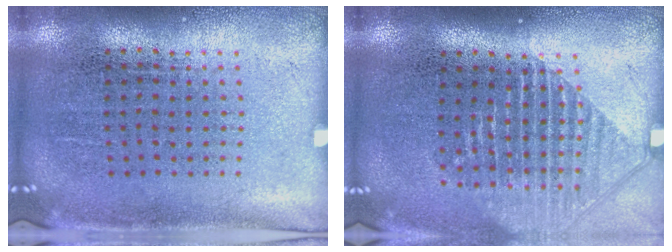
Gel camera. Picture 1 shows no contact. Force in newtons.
{"total": 1.5, "press": 1.4, "slide": 0.6}